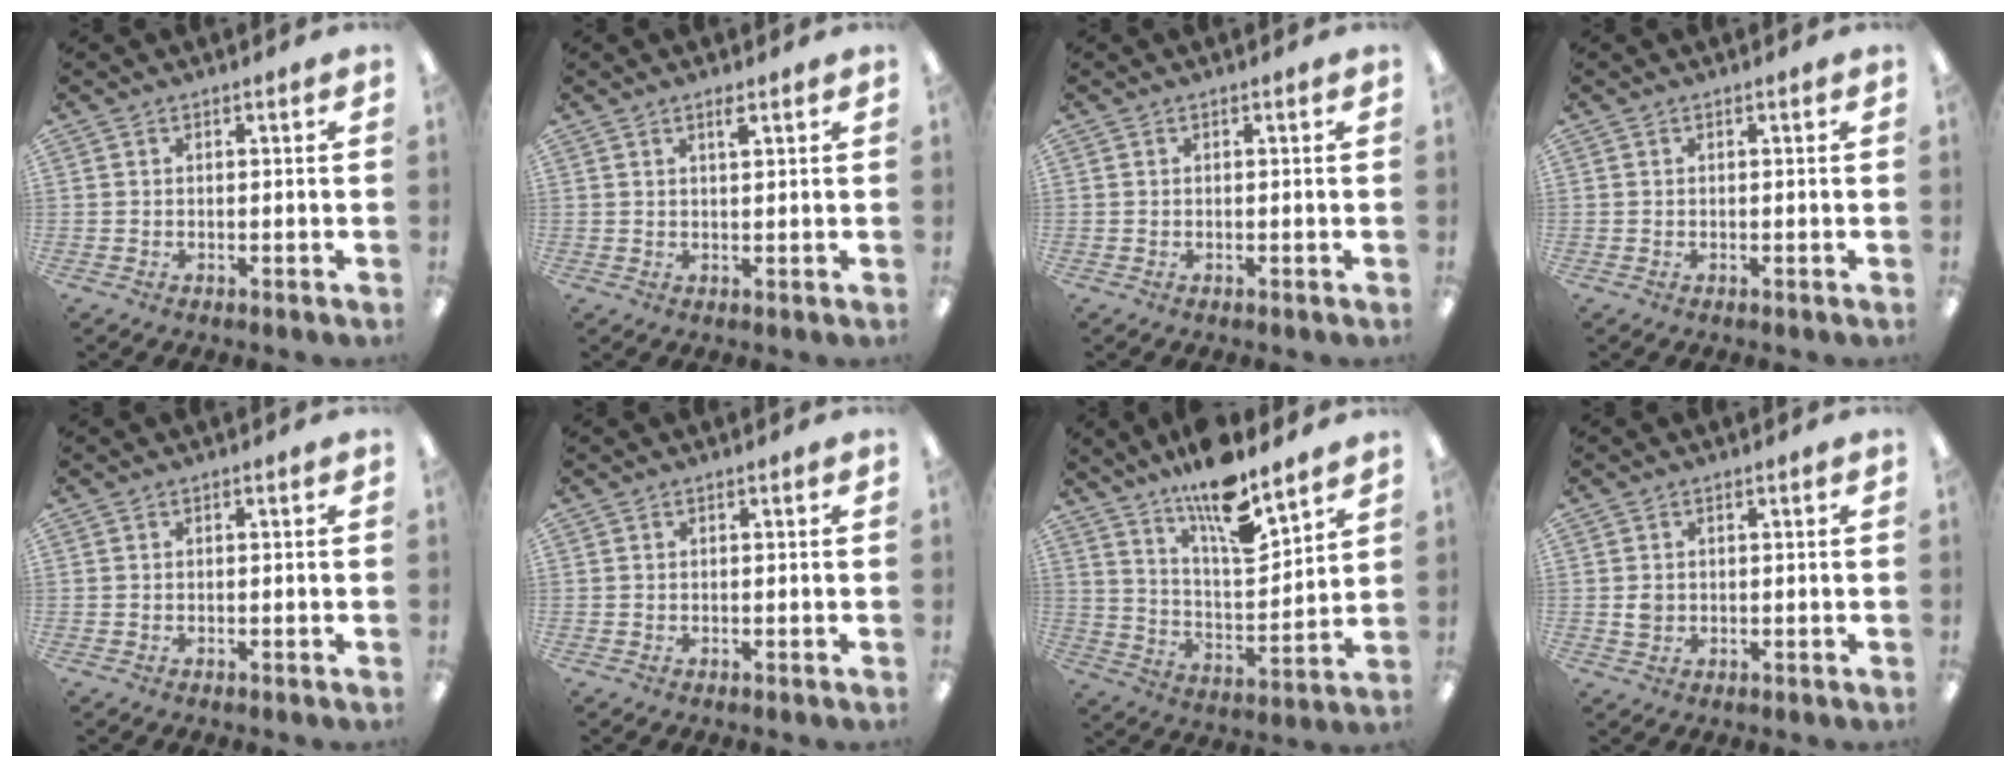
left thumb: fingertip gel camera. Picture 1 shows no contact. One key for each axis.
{"total": 2.1, "fx": 1.5, "fy": 0.3, "fz": 1.5, "tx": -0.026, "ty": -0.002, "tz": 0.024}
{"total": 0.0}
{"total": 0.0}
{"total": 0.0}
{"total": 0.0}
{"total": 15.0, "fx": 11.7, "fy": 4.0, "fz": 8.4, "tx": -0.147, "ty": -0.077, "tz": 0.199}
{"total": 1.9, "fx": 0.2, "fy": 1.6, "fz": 0.9, "tx": -0.011, "ty": 0.000, "tz": 0.002}